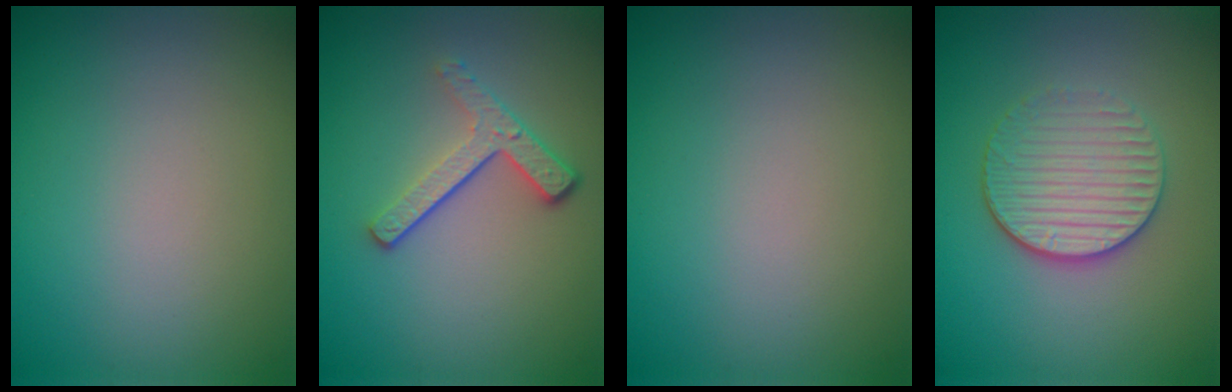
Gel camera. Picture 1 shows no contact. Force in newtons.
{"total": 3.5, "press": 2.5, "slide": 2.4}
{"total": 0.0}
{"total": 4.0, "press": 3.5, "slide": 2.0}